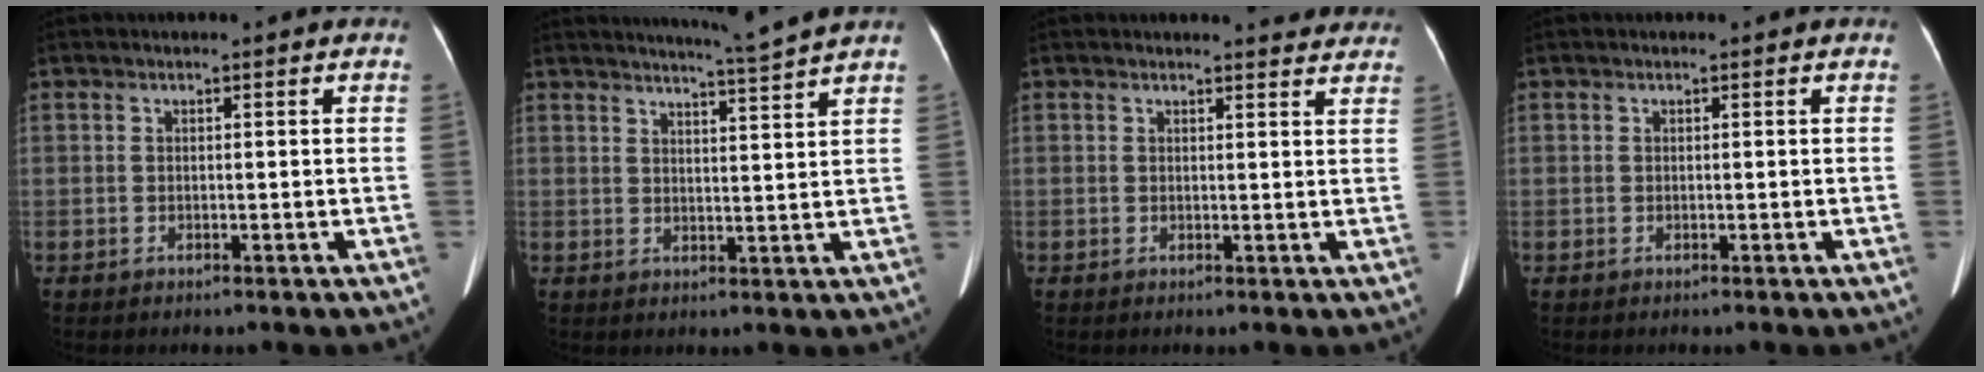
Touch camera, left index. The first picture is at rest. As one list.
[{"total": 6.0, "force": [5.4, -2.2, 1.4], "torque": [-0.029, -0.019, 0.081]}, {"total": 5.8, "force": [5.6, 1.3, 1.0], "torque": [0.001, -0.003, 0.041]}, {"total": 0.0}]